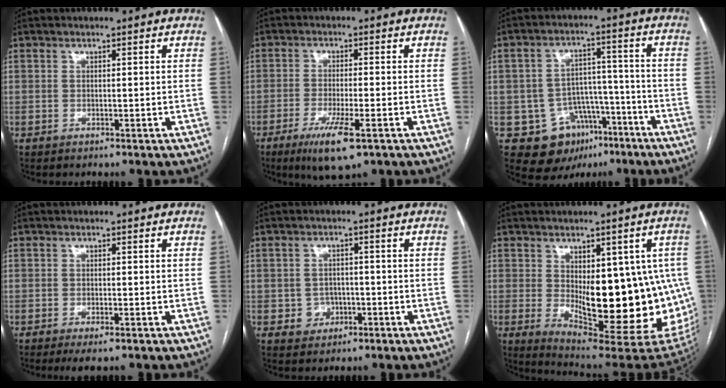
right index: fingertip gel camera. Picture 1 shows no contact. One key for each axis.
{"total": 6.9, "fx": -3.8, "fy": 0.9, "fz": 5.7, "tx": -0.106, "ty": -0.017, "tz": -0.059}
{"total": 11.4, "fx": -5.7, "fy": 9.0, "fz": 4.1, "tx": -0.056, "ty": 0.036, "tz": -0.073}
{"total": 2.7, "fx": -1.8, "fy": 0.5, "fz": 2.0, "tx": -0.029, "ty": -0.005, "tz": -0.027}
{"total": 3.3, "fx": -1.0, "fy": 3.0, "fz": 0.9, "tx": -0.005, "ty": 0.008, "tz": -0.009}
{"total": 20.6, "fx": -1.9, "fy": 7.5, "fz": 19.2, "tx": -0.184, "ty": 0.000, "tz": 0.003}